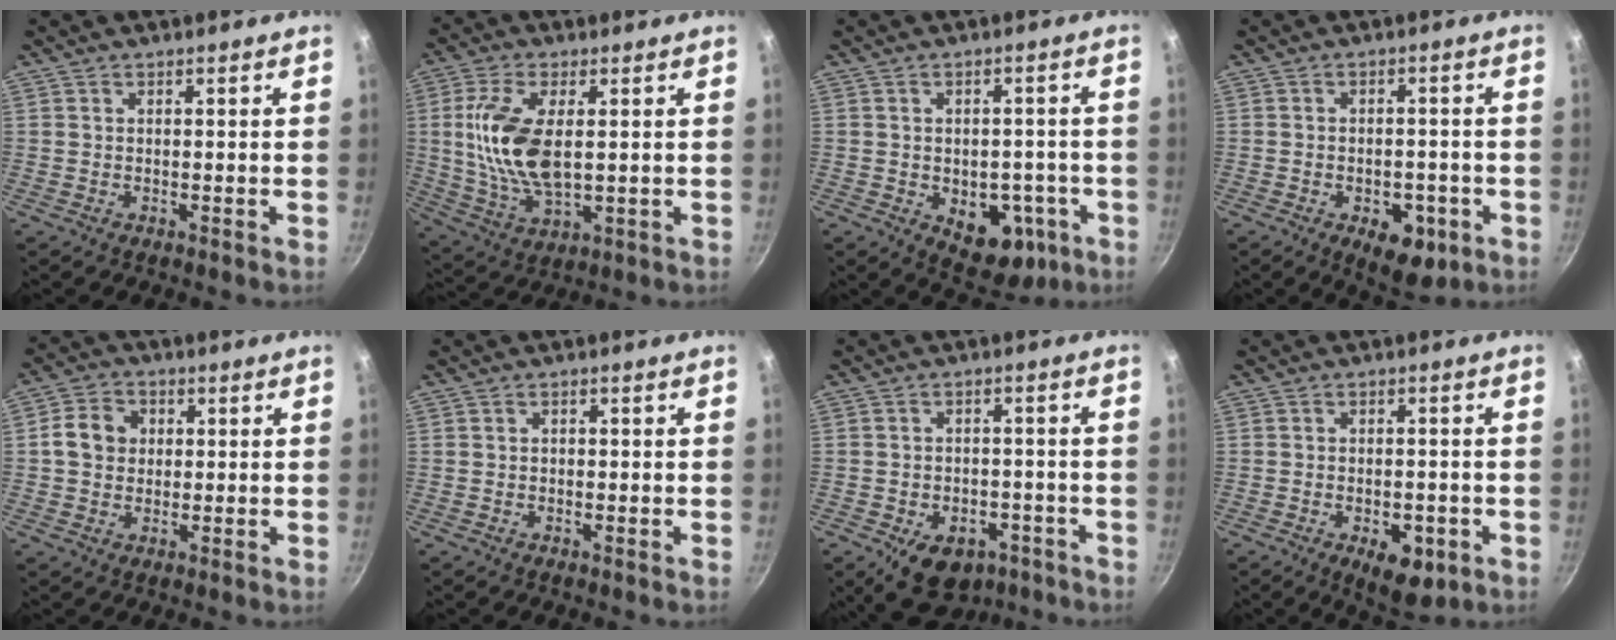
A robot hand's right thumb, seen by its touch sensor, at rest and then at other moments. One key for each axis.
{"total": 14.2, "fx": 1.5, "fy": 6.9, "fz": 12.4, "tx": -0.256, "ty": -0.011, "tz": 0.038}
{"total": 10.9, "fx": -4.0, "fy": 6.8, "fz": 7.5, "tx": -0.068, "ty": 0.020, "tz": -0.041}
{"total": 8.5, "fx": -3.7, "fy": 4.6, "fz": 6.2, "tx": -0.066, "ty": 0.011, "tz": -0.044}
{"total": 7.1, "fx": 0.7, "fy": 5.9, "fz": 3.8, "tx": -0.056, "ty": 0.012, "tz": 0.007}
{"total": 0.7, "fx": -0.1, "fy": 0.6, "fz": 0.3, "tx": 0.002, "ty": 0.003, "tz": -0.005}
{"total": 11.2, "fx": -6.0, "fy": 7.4, "fz": 5.9, "tx": -0.070, "ty": 0.025, "tz": -0.080}
{"total": 8.0, "fx": -3.3, "fy": 4.0, "fz": 6.1, "tx": -0.073, "ty": 0.005, "tz": -0.039}